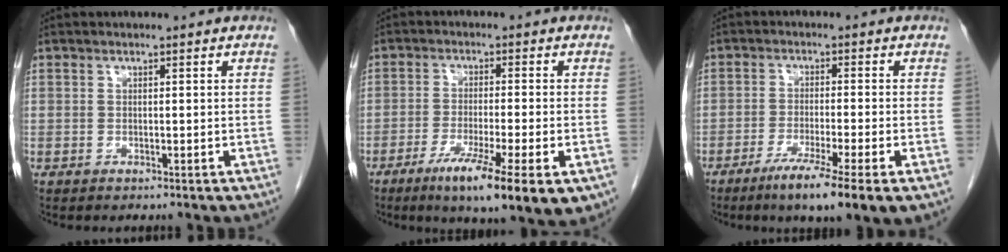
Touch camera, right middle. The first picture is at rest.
{"total": 12.5, "force": [-6.3, 1.1, 10.7], "torque": [-0.146, -0.030, -0.097]}
{"total": 9.4, "force": [-5.5, -0.6, 7.7], "torque": [-0.127, -0.026, -0.088]}